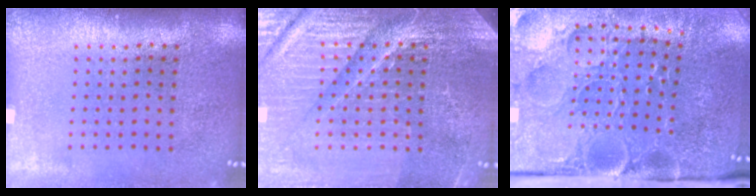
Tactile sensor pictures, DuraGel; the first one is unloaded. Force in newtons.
{"total": 4.9, "press": 4.6, "slide": 1.5}
{"total": 5.3, "press": 4.1, "slide": 3.3}